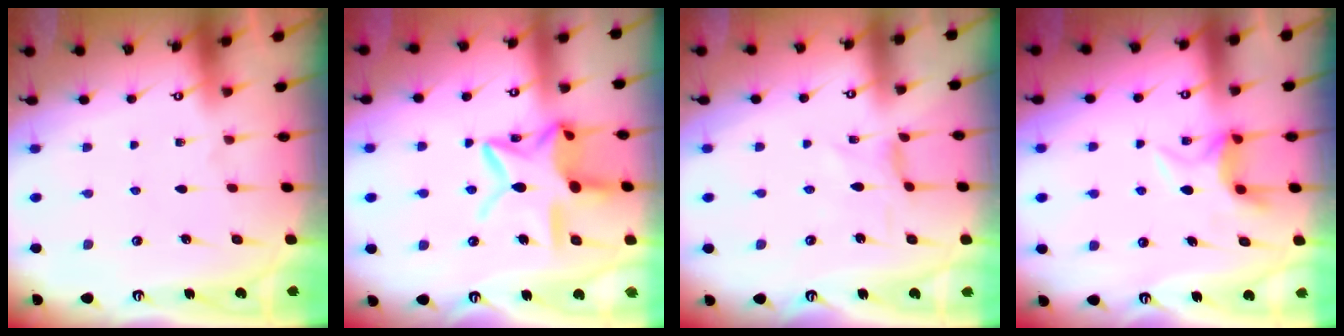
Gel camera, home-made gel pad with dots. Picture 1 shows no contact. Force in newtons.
{"total": 17.1, "press": 17.1, "slide": 1.2}
{"total": 1.0, "press": 0.9, "slide": 0.3}
{"total": 6.5, "press": 6.5, "slide": 0.2}